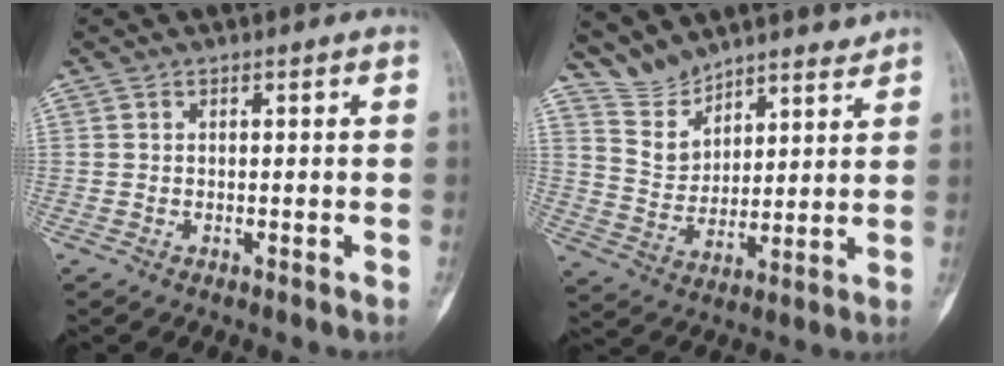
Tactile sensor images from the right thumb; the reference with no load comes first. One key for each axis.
{"total": 10.0, "fx": 9.2, "fy": 3.7, "fz": 1.1, "tx": 0.006, "ty": -0.059, "tz": 0.183}